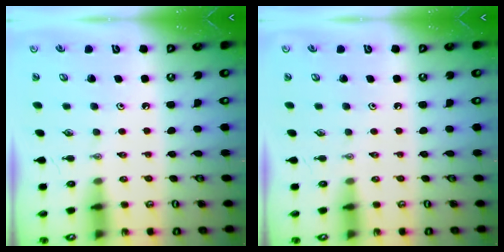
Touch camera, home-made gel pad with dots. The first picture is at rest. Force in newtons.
{"total": 0.0}